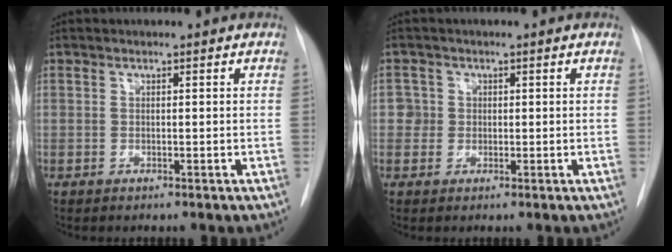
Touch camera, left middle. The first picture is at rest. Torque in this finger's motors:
{"motor_torque": [0.21, -0.17, -0.10, -0.03]}